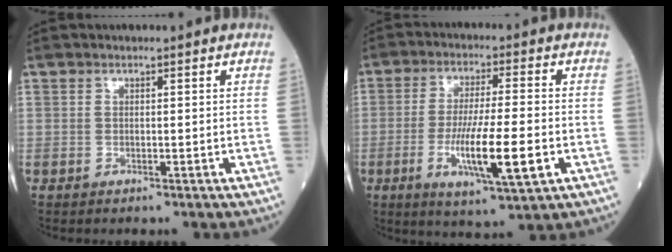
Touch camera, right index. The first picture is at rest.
{"total": 11.6, "force": [-3.2, 1.0, 11.1], "torque": [-0.199, -0.018, -0.052]}